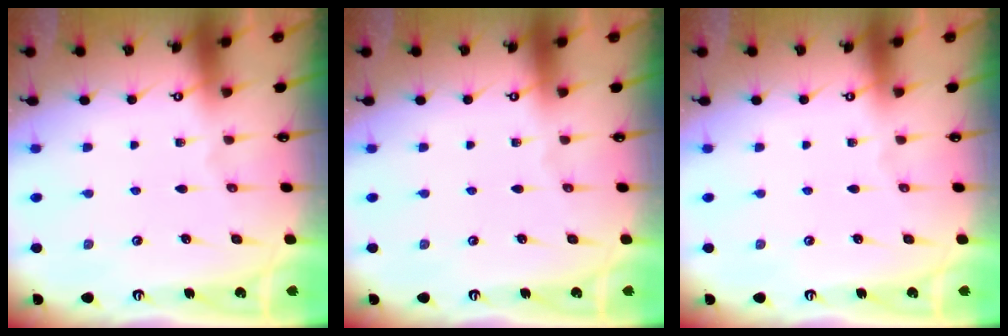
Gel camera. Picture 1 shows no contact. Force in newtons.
{"total": 0.0}
{"total": 0.0}